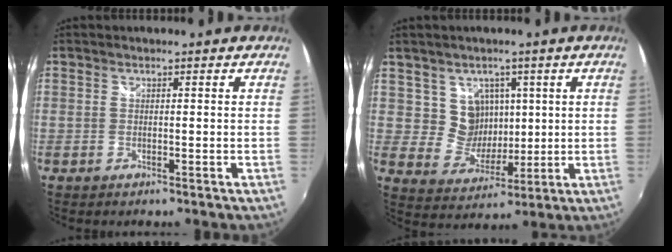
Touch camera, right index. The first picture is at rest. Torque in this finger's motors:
{"motor_torque": [-1.06, 1.08, 0.02, 0.01]}